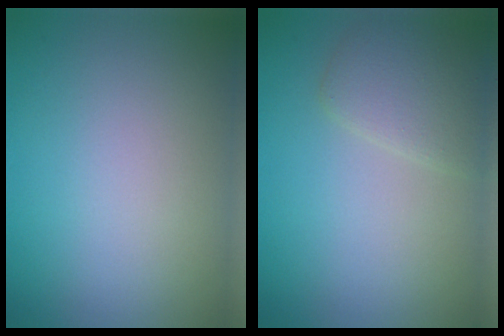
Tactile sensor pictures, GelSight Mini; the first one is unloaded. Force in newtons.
{"total": 2.7, "press": 2.7, "slide": 0.1}